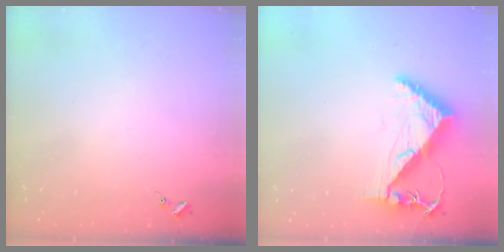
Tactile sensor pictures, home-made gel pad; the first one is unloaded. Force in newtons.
{"total": 6.8, "press": 6.8, "slide": 0.9}